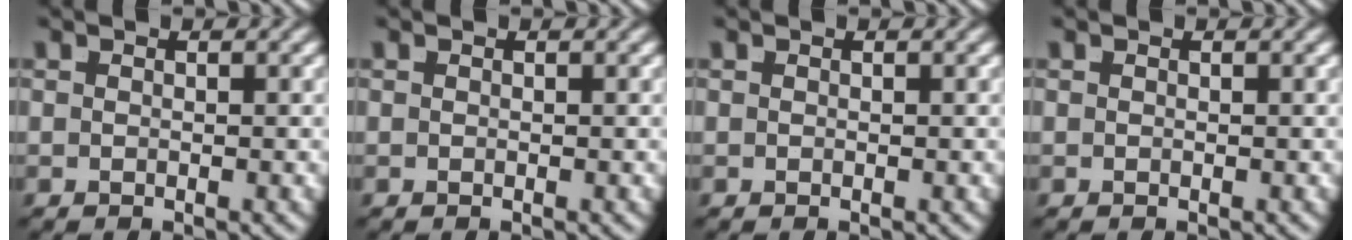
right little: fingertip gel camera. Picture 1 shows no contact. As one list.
[{"total": 0.0}, {"total": 0.0}, {"total": 0.0}]